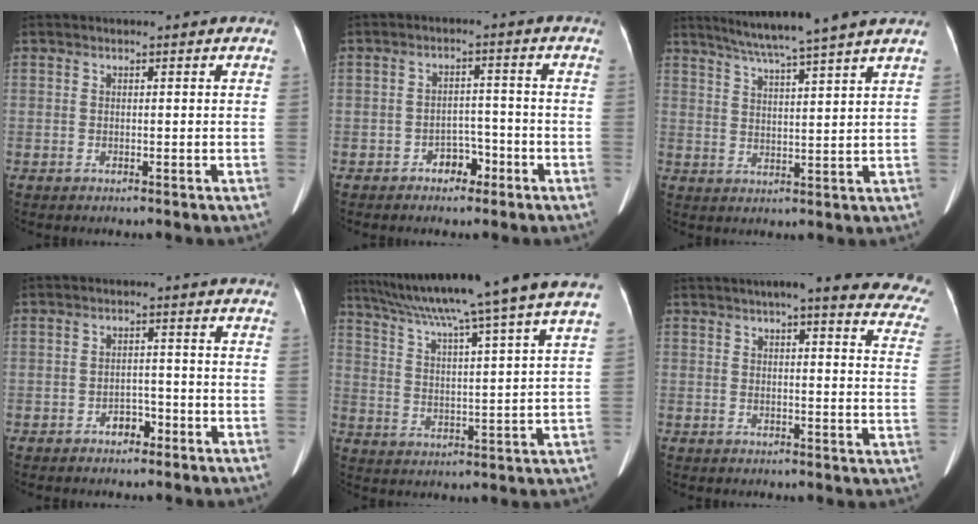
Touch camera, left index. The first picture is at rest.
{"total": 3.3, "force": [-2.2, 2.0, 1.4], "torque": [-0.019, 0.012, -0.031]}
{"total": 11.2, "force": [9.4, -1.9, 5.9], "torque": [-0.097, 0.008, 0.135]}
{"total": 2.3, "force": [-1.6, 1.4, 1.0], "torque": [-0.013, 0.006, -0.024]}
{"total": 20.0, "force": [16.7, -2.6, 10.7], "torque": [-0.180, -0.011, 0.237]}
{"total": 22.9, "force": [20.0, 3.3, 10.6], "torque": [-0.119, -0.047, 0.210]}